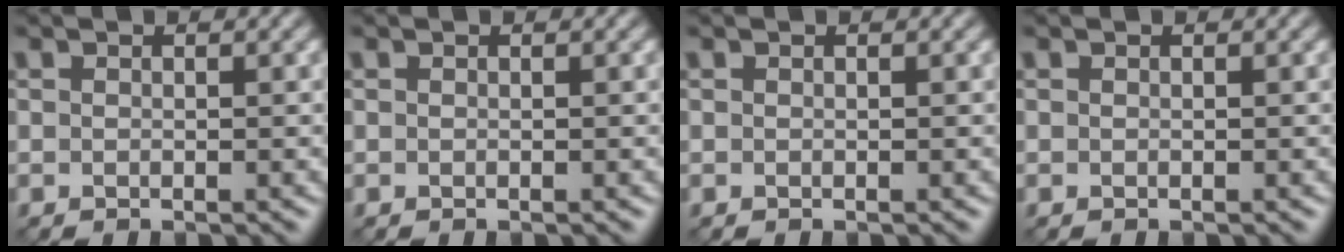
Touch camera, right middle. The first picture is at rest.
{"total": 0.0}
{"total": 0.0}
{"total": 0.0}